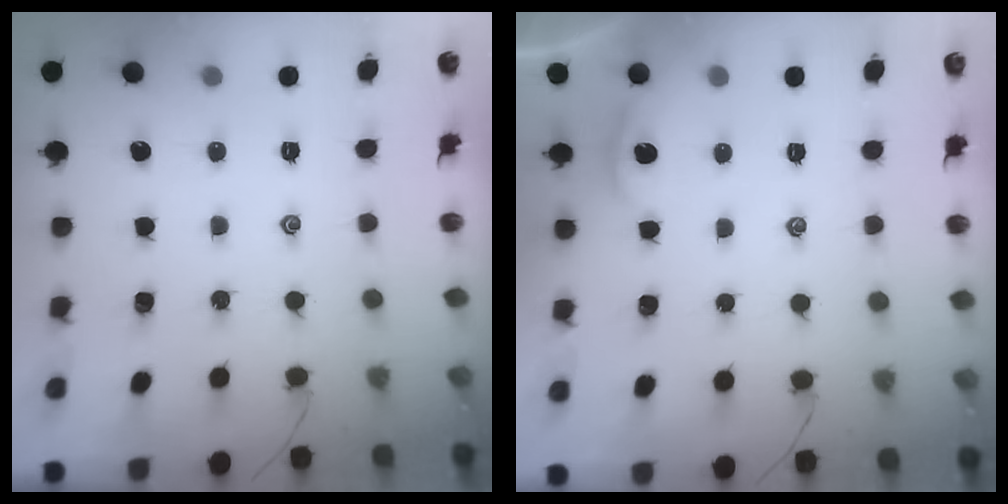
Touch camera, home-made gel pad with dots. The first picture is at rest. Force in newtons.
{"total": 1.2, "press": 1.2, "slide": 0.1}